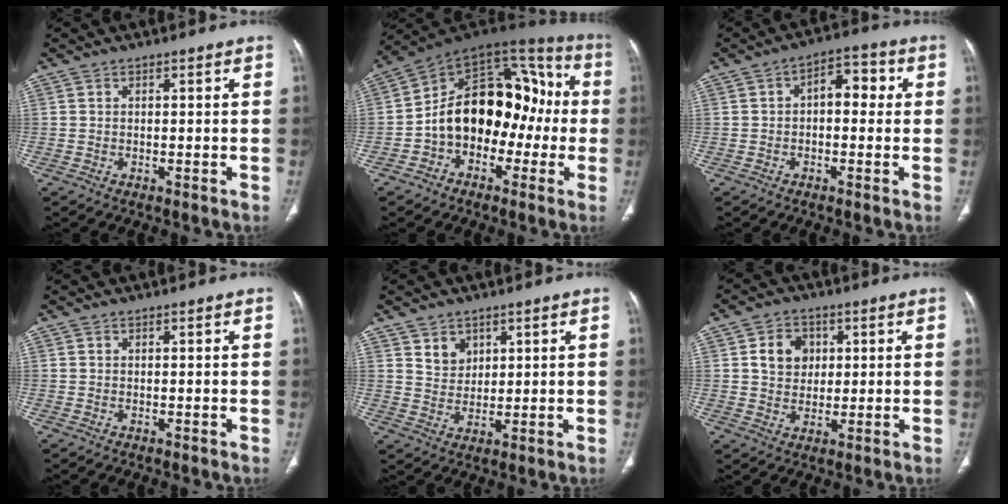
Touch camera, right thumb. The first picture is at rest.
{"total": 20.5, "force": [-2.4, 13.9, 14.8], "torque": [-0.175, 0.070, -0.044]}
{"total": 6.9, "force": [0.6, 4.0, 5.5], "torque": [-0.052, 0.024, 0.000]}
{"total": 0.0}
{"total": 4.3, "force": [2.5, 3.2, 1.4], "torque": [-0.006, -0.022, 0.054]}
{"total": 6.8, "force": [1.7, 5.6, 3.4], "torque": [-0.031, -0.005, 0.028]}